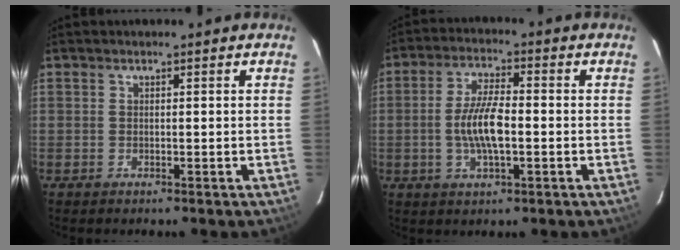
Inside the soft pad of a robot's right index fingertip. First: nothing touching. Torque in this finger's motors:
{"motor_torque": [0.36, 0.06, 0.32, 0.14]}